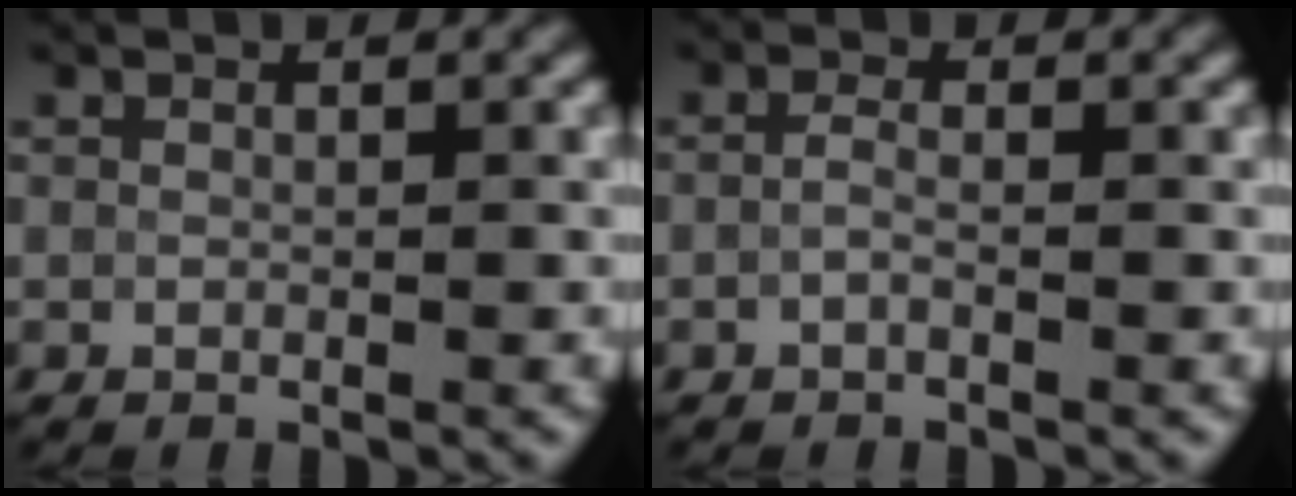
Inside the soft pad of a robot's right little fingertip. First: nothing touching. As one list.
[{"total": 0.8, "force": [-0.4, 0.0, 0.7], "torque": [-0.016, 0.003, -0.011]}]